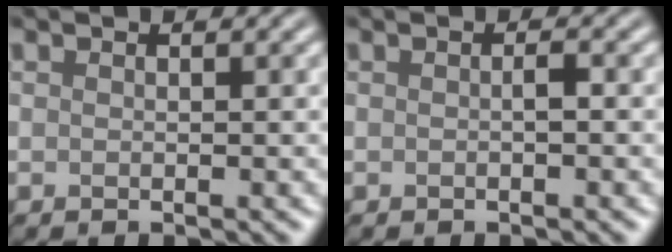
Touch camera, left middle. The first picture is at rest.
{"total": 0.7, "force": [-0.1, 0.1, 0.7], "torque": [-0.015, 0.003, -0.001]}